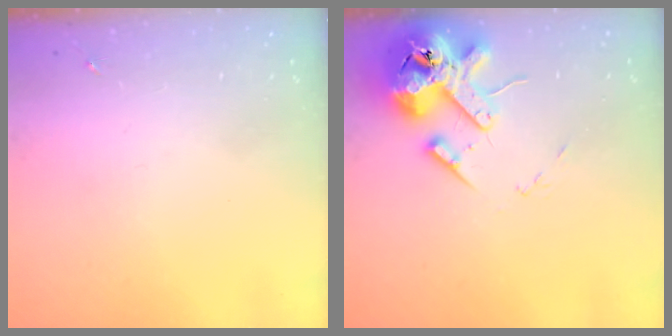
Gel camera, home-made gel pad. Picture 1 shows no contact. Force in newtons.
{"total": 15.8, "press": 15.5, "slide": 2.8}